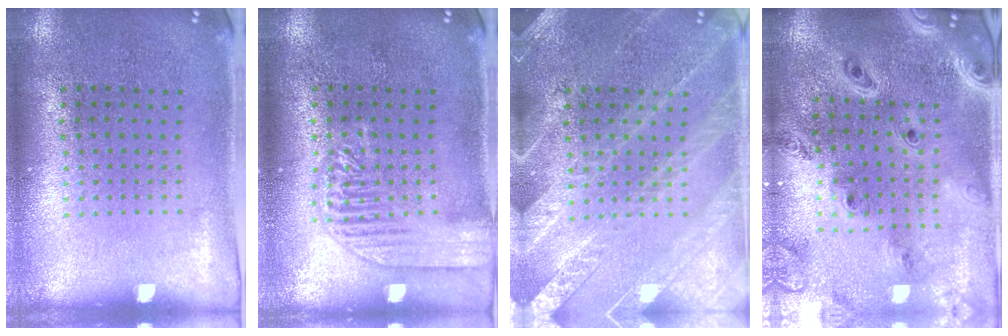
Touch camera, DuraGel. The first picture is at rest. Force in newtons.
{"total": 3.0, "press": 3.0, "slide": 0.3}
{"total": 4.0, "press": 4.0, "slide": 0.5}
{"total": 2.6, "press": 2.3, "slide": 1.2}